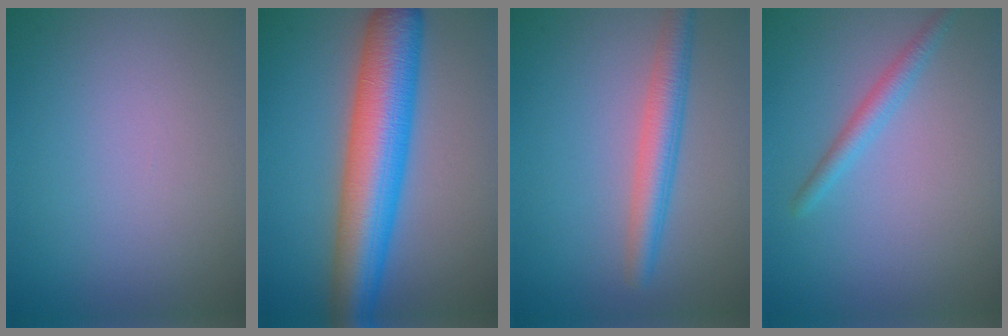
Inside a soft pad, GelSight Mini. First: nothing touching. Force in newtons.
{"total": 9.6, "press": 9.6, "slide": 0.2}
{"total": 3.4, "press": 3.4, "slide": 0.1}
{"total": 1.9, "press": 1.9, "slide": 0.2}